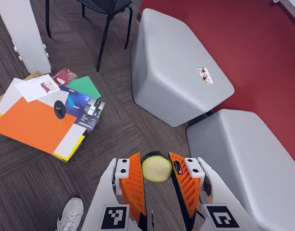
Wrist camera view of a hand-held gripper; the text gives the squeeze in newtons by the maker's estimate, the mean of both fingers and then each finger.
{"total": 8.1, "left": 8.0, "right": 8.2}